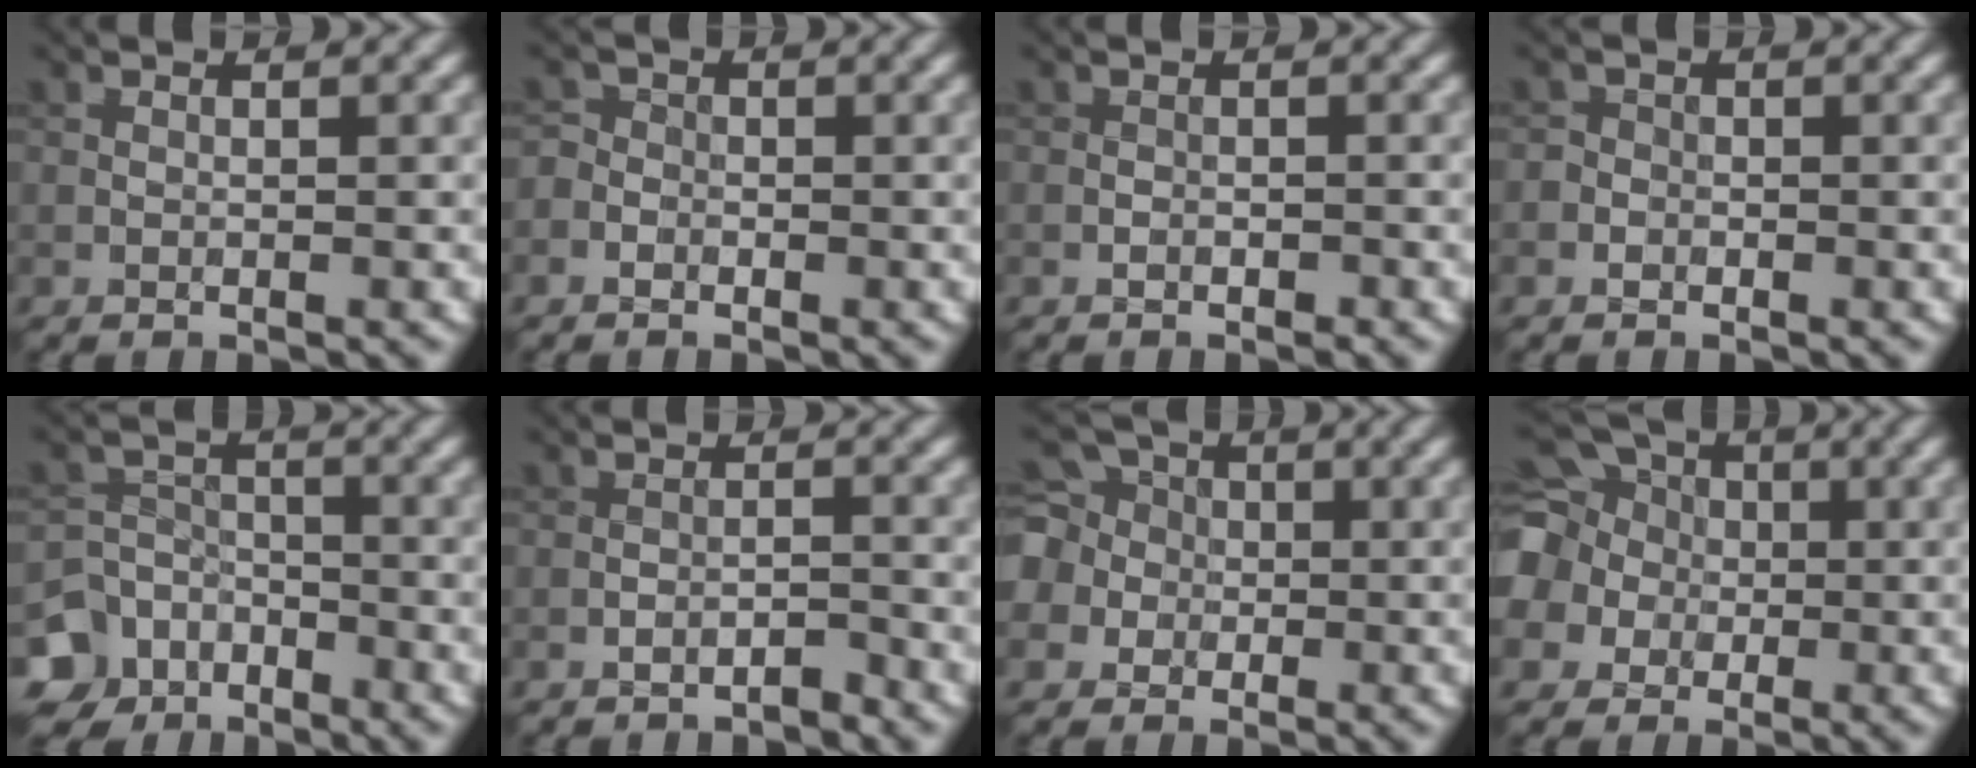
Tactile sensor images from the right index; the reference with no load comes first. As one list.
[{"total": 1.7, "force": [-0.7, 1.5, 0.4], "torque": [0.007, 0.010, -0.020]}, {"total": 0.0}, {"total": 1.3, "force": [-0.4, 1.2, 0.2], "torque": [0.009, 0.007, -0.013]}, {"total": 8.7, "force": [-5.9, 6.3, 1.0], "torque": [-0.013, -0.024, -0.122]}, {"total": 0.9, "force": [-0.9, 0.0, 0.2], "torque": [0.001, 0.006, -0.013]}, {"total": 7.6, "force": [0.7, 6.9, 3.1], "torque": [-0.078, 0.032, -0.032]}, {"total": 11.9, "force": [1.6, 10.4, 5.5], "torque": [-0.145, 0.022, -0.009]}]